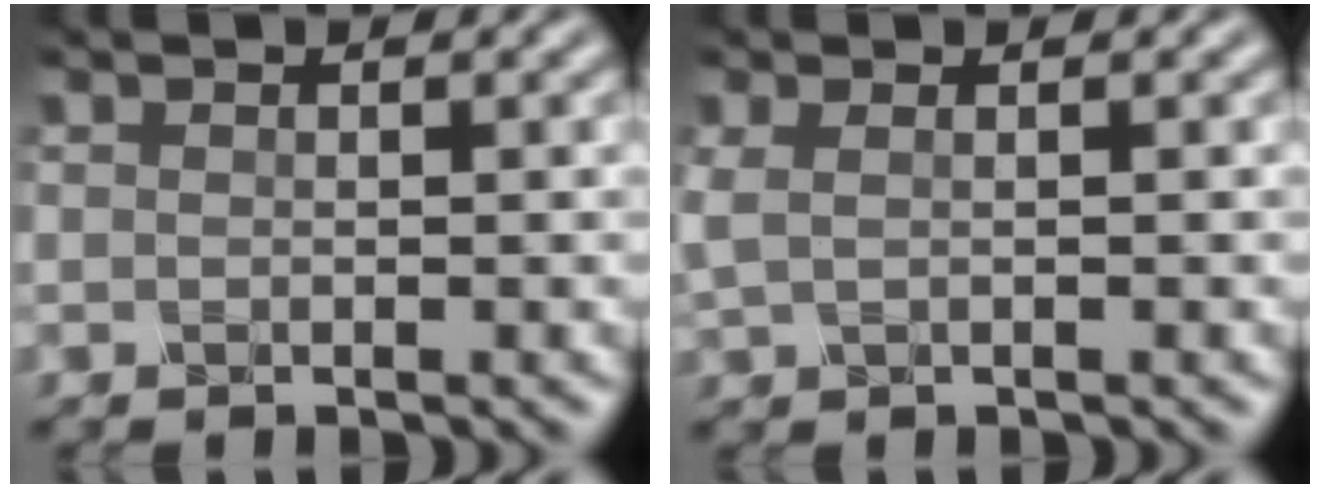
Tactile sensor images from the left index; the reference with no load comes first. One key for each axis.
{"total": 1.4, "fx": 0.5, "fy": 0.6, "fz": 1.2, "tx": -0.029, "ty": 0.005, "tz": 0.009}